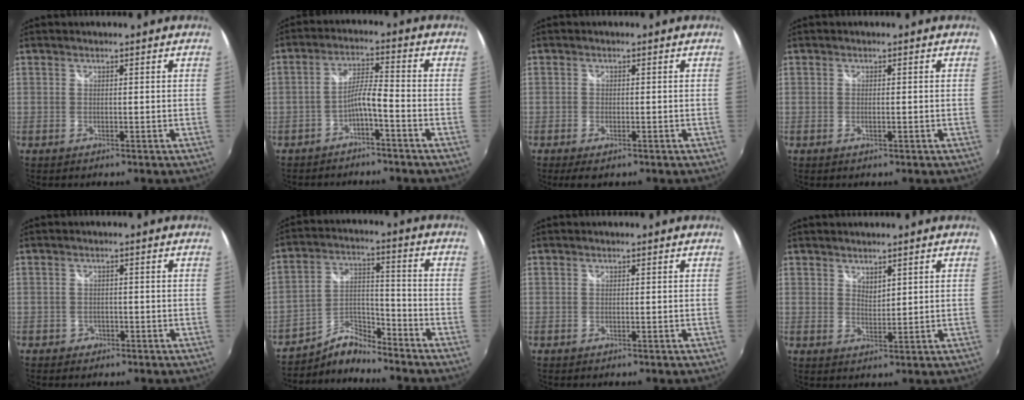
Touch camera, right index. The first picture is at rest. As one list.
[{"total": 4.6, "force": [-3.0, 0.2, 3.5], "torque": [-0.080, 0.011, -0.053]}, {"total": 3.1, "force": [-2.0, 1.2, 2.1], "torque": [-0.048, -0.008, -0.033]}, {"total": 1.0, "force": [-0.2, 0.1, 0.9], "torque": [-0.019, 0.000, -0.005]}, {"total": 2.0, "force": [-1.1, 1.6, 0.3], "torque": [-0.010, 0.003, -0.013]}, {"total": 7.5, "force": [-7.2, 1.7, 1.4], "torque": [-0.033, 0.035, -0.145]}, {"total": 0.0}, {"total": 2.3, "force": [1.9, 0.9, 0.8], "torque": [-0.010, -0.001, 0.034]}]